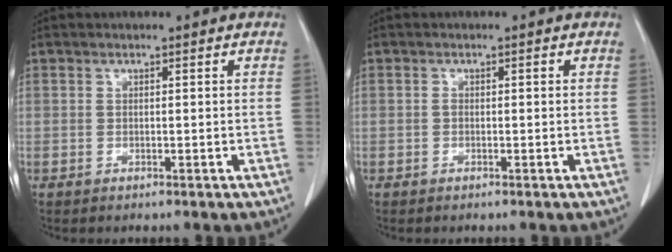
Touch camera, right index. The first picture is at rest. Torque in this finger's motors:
{"motor_torque": [-0.02, 0.04, -0.02, 0.00]}